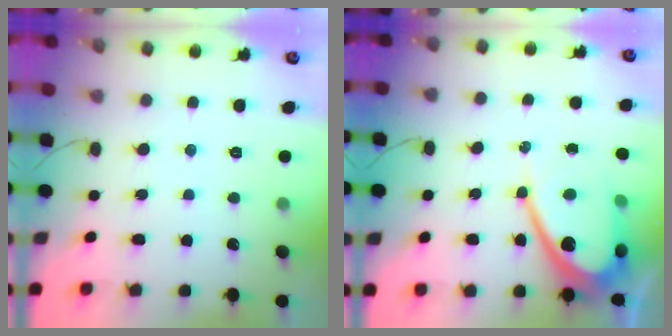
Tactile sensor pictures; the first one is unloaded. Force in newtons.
{"total": 14.8, "press": 14.8, "slide": 1.0}